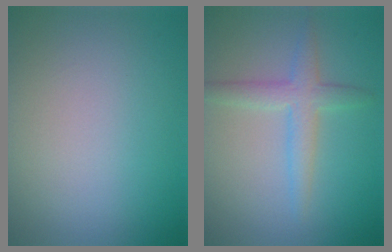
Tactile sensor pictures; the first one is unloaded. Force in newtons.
{"total": 2.9, "press": 2.9, "slide": 0.1}